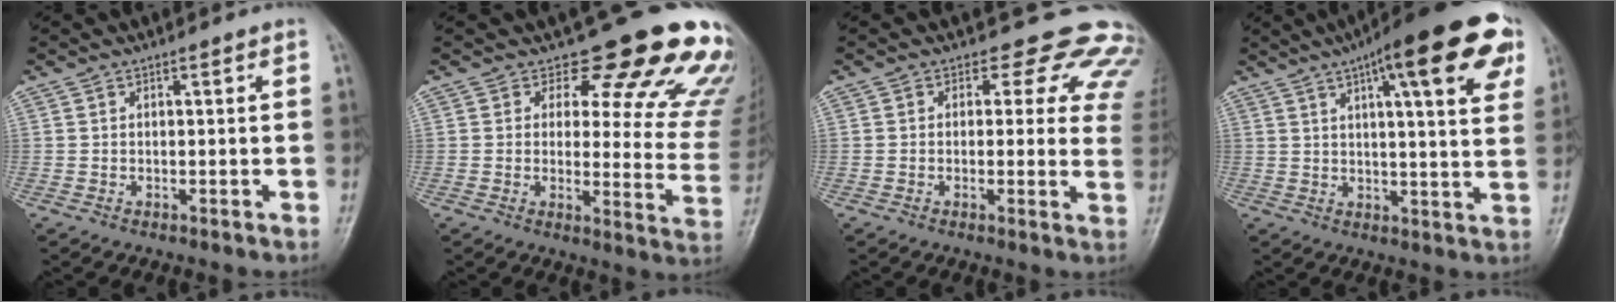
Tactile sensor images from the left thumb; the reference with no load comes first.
{"total": 19.1, "force": [15.5, 7.4, 8.3], "torque": [-0.045, -0.113, 0.161]}
{"total": 12.2, "force": [9.6, 6.6, 3.8], "torque": [0.018, -0.040, 0.074]}
{"total": 19.8, "force": [9.6, 4.9, 16.6], "torque": [-0.212, -0.006, 0.124]}